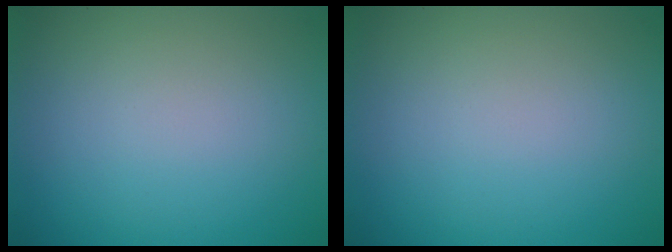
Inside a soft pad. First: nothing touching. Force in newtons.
{"total": 0.0}